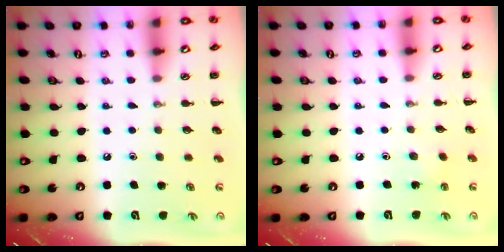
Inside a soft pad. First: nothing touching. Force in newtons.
{"total": 1.4, "press": 1.3, "slide": 0.5}